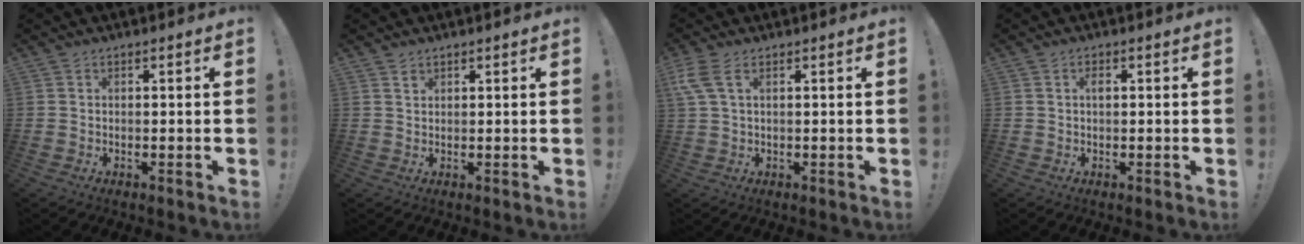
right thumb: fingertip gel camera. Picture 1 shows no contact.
{"total": 1.3, "force": [1.1, 0.6, 0.5], "torque": [0.006, -0.006, 0.017]}
{"total": 5.2, "force": [2.3, 1.9, 4.3], "torque": [-0.094, -0.002, 0.044]}
{"total": 1.0, "force": [0.2, 0.5, 0.8], "torque": [-0.009, 0.001, 0.002]}